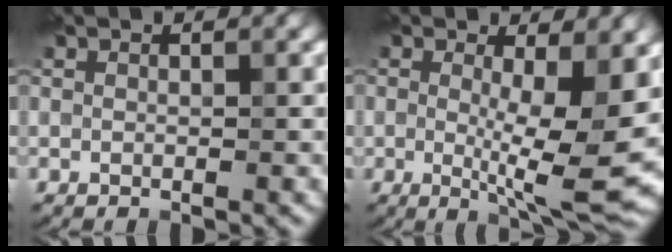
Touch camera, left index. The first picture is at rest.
{"total": 8.2, "force": [-0.1, 2.3, 7.9], "torque": [-0.125, -0.018, 0.002]}